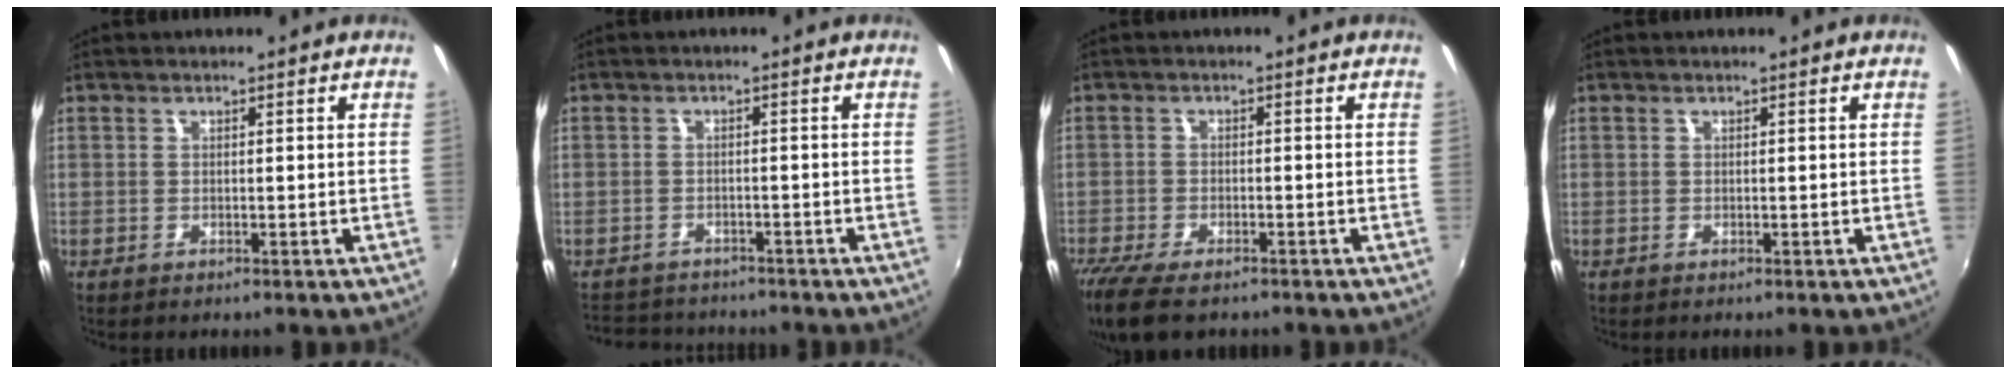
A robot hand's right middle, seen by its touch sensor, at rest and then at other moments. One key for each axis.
{"total": 6.6, "fx": -5.8, "fy": 3.1, "fz": 1.1, "tx": -0.037, "ty": 0.011, "tz": -0.092}
{"total": 10.1, "fx": -7.8, "fy": 3.2, "fz": 5.6, "tx": -0.139, "ty": -0.043, "tz": -0.142}
{"total": 0.0}